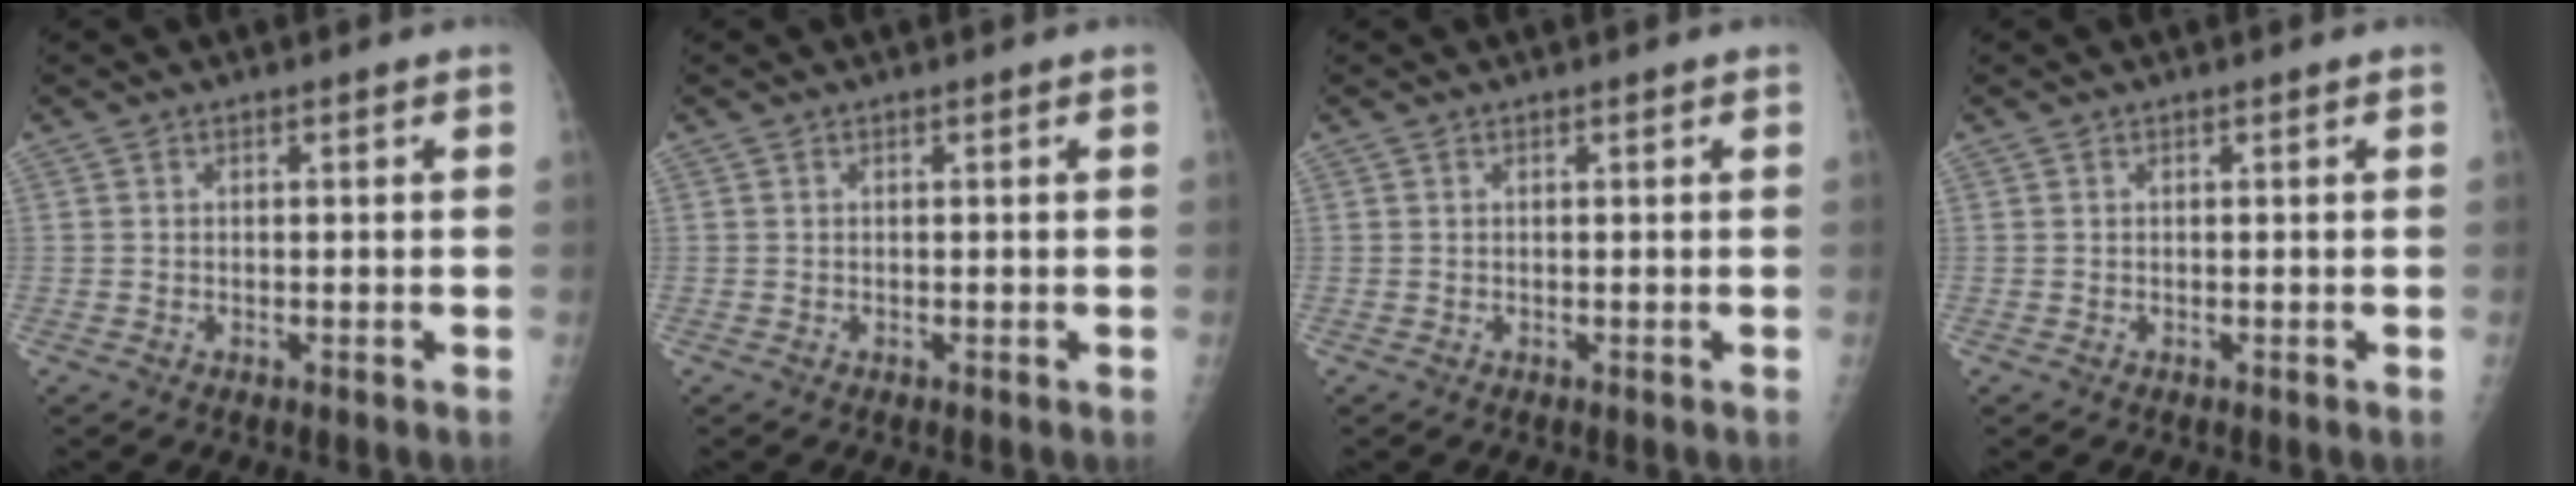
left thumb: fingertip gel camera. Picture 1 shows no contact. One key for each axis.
{"total": 0.0}
{"total": 0.0}
{"total": 0.0}